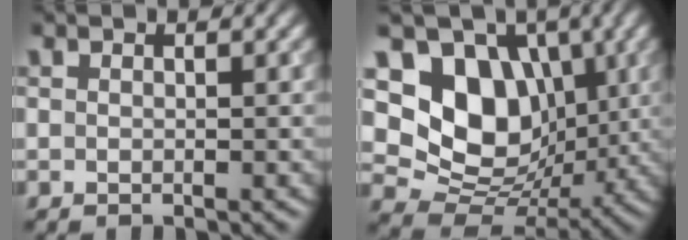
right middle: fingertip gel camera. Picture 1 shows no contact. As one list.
[{"total": 10.4, "force": [2.6, 8.0, 6.1], "torque": [-0.098, -0.007, 0.034]}]